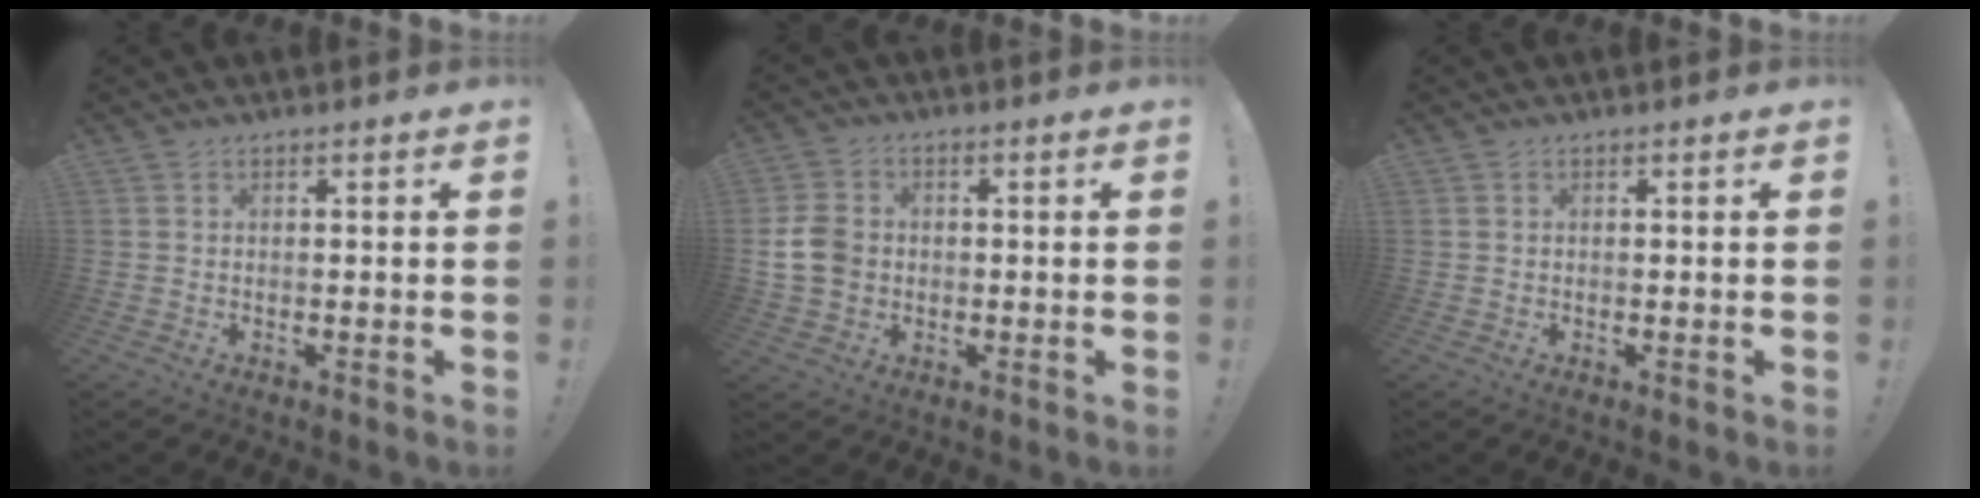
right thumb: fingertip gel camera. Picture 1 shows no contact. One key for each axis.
{"total": 9.2, "fx": -0.5, "fy": 7.6, "fz": 5.1, "tx": -0.095, "ty": 0.009, "tz": -0.005}
{"total": 0.0}